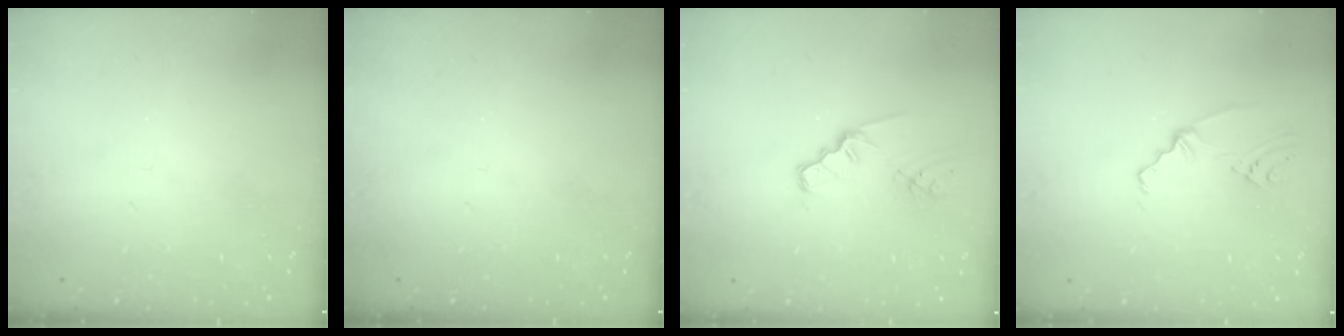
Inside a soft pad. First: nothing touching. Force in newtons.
{"total": 0.0}
{"total": 2.1, "press": 2.1, "slide": 0.3}
{"total": 2.3, "press": 1.9, "slide": 1.4}